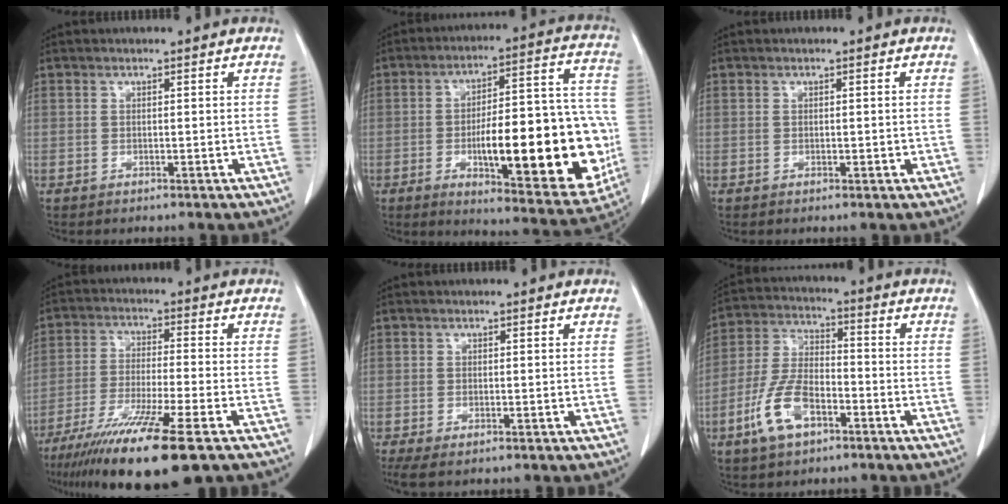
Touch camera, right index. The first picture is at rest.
{"total": 25.0, "force": [-5.0, 6.7, 23.5], "torque": [-0.273, 0.020, -0.054]}
{"total": 1.0, "force": [0.0, 0.6, 0.8], "torque": [-0.010, -0.001, 0.002]}
{"total": 15.8, "force": [-10.5, 0.2, 11.8], "torque": [-0.210, -0.049, -0.179]}
{"total": 3.2, "force": [-2.2, 1.0, 2.2], "torque": [-0.040, -0.012, -0.035]}
{"total": 9.9, "force": [-4.9, 4.5, 7.3], "torque": [-0.170, 0.005, -0.094]}